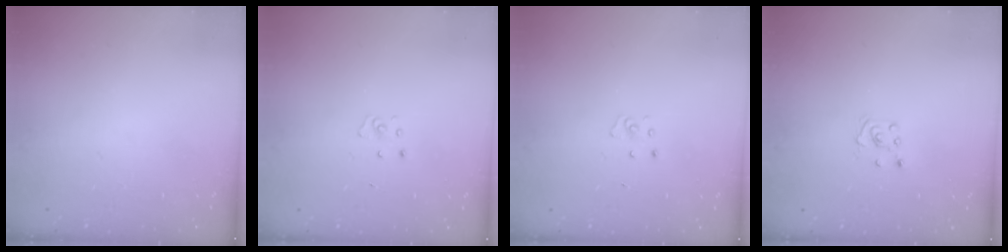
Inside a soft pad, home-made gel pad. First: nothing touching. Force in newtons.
{"total": 2.7, "press": 2.7, "slide": 0.3}
{"total": 2.7, "press": 2.7, "slide": 0.3}
{"total": 2.8, "press": 2.8, "slide": 0.3}